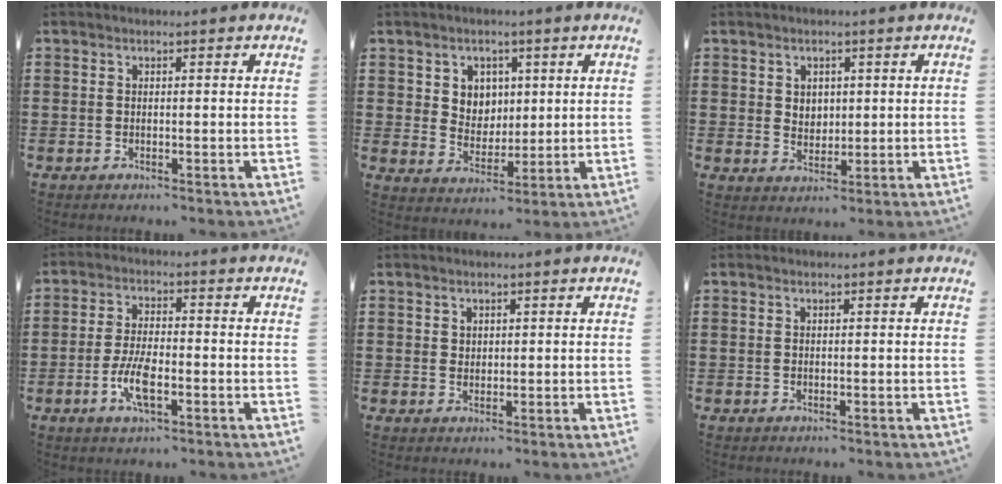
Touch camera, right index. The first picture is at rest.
{"total": 4.8, "force": [2.0, 4.2, 0.7], "torque": [-0.028, 0.009, 0.034]}
{"total": 2.7, "force": [1.2, 2.4, 0.7], "torque": [-0.015, 0.008, 0.018]}
{"total": 6.2, "force": [-2.3, 2.3, 5.3], "torque": [-0.122, -0.004, -0.049]}
{"total": 1.3, "force": [0.9, 1.0, 0.1], "torque": [-0.004, 0.004, 0.017]}
{"total": 0.0}